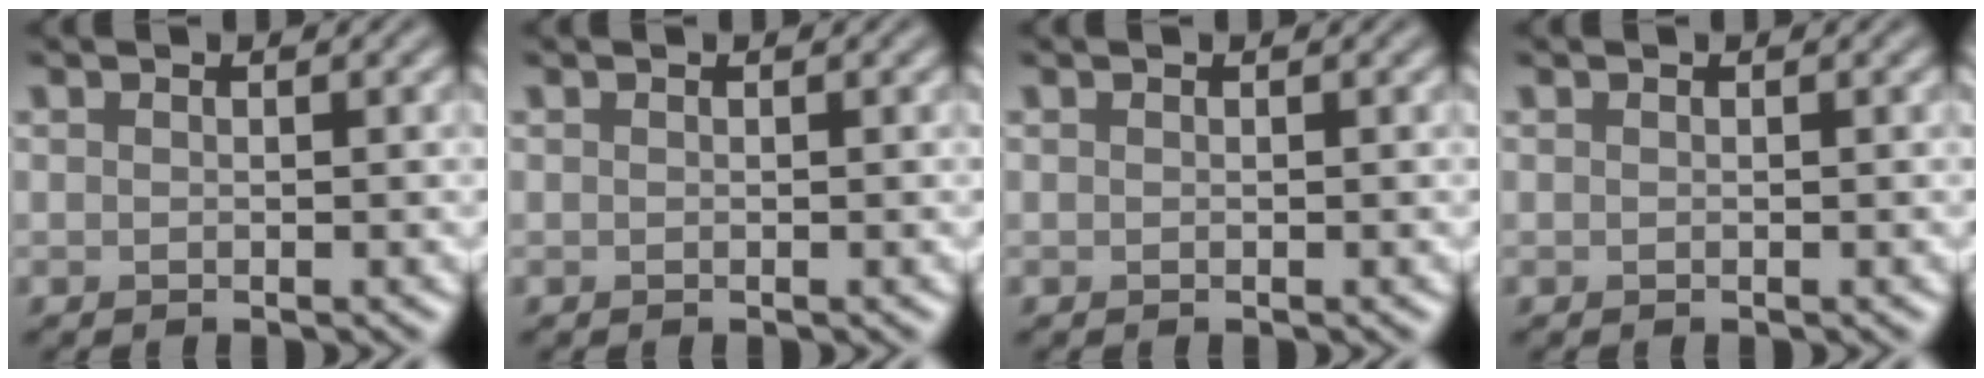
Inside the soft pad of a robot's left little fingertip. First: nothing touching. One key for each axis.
{"total": 0.0}
{"total": 0.0}
{"total": 0.0}